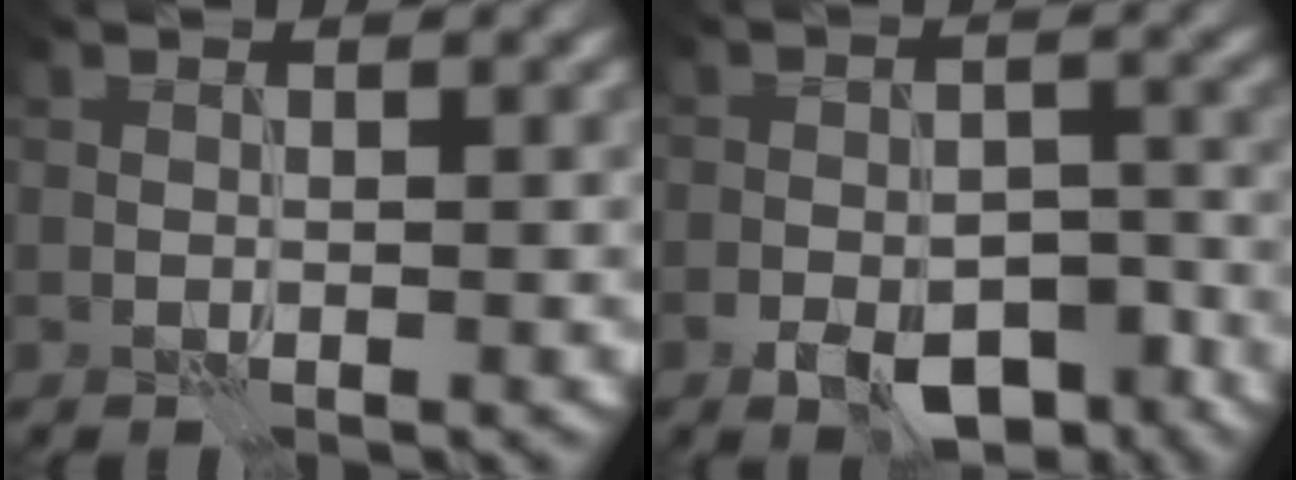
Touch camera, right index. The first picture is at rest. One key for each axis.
{"total": 7.3, "fx": -4.7, "fy": 3.3, "fz": 4.5, "tx": -0.058, "ty": -0.001, "tz": -0.069}